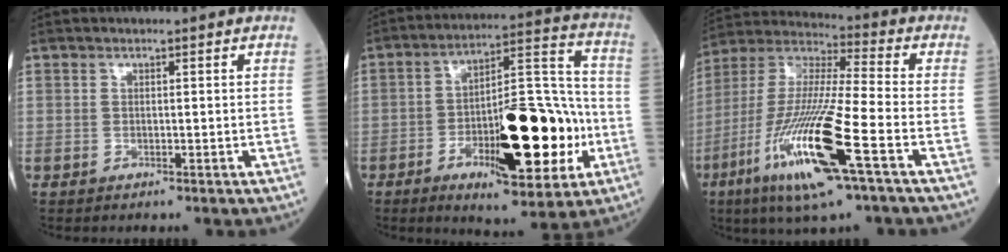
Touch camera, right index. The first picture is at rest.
{"total": 20.1, "force": [-5.7, 6.0, 18.3], "torque": [-0.290, 0.015, -0.076]}
{"total": 20.0, "force": [-8.3, 1.5, 18.1], "torque": [-0.408, -0.040, -0.157]}